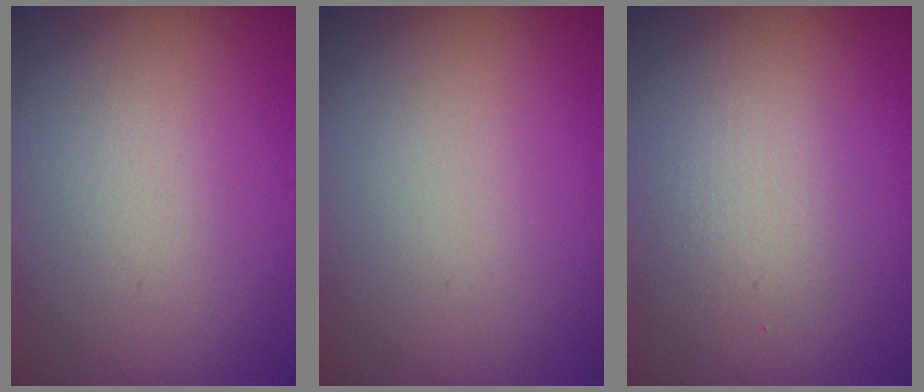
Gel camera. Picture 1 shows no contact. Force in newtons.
{"total": 0.0}
{"total": 2.2, "press": 2.2, "slide": 0.1}